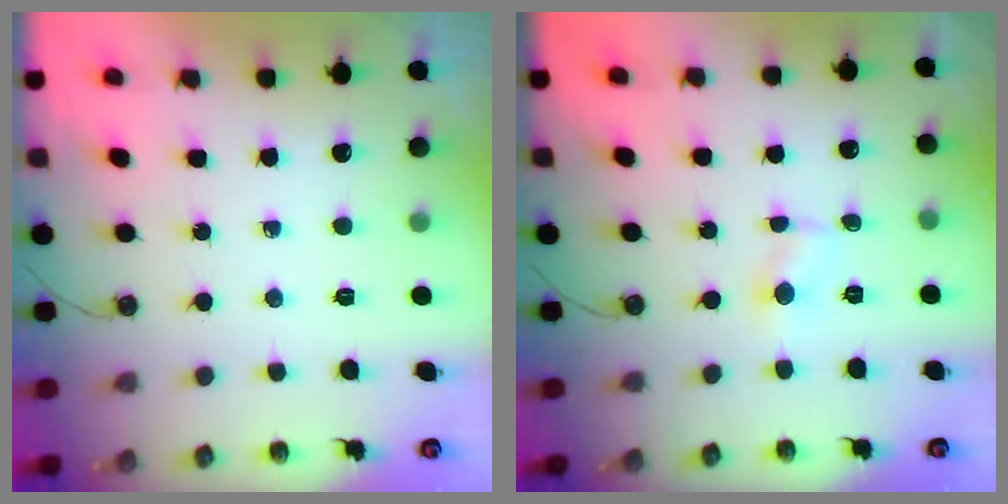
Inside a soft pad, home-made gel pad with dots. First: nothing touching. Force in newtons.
{"total": 2.1, "press": 2.1, "slide": 0.2}